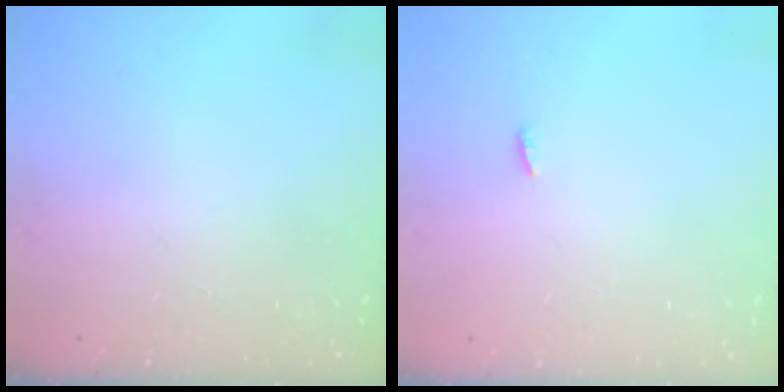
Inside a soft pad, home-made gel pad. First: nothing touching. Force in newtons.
{"total": 2.3, "press": 2.1, "slide": 0.8}